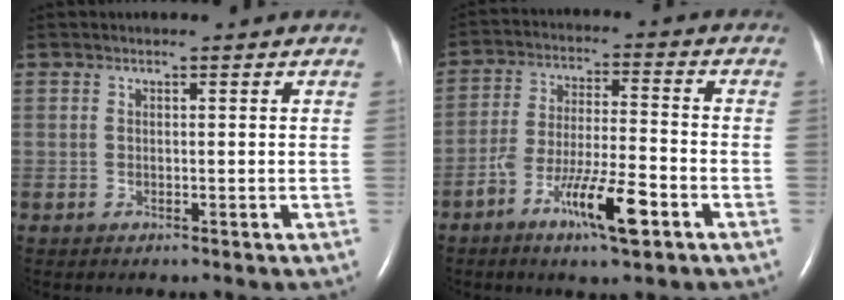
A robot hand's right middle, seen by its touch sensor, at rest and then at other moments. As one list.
[{"total": 10.2, "force": [-5.5, 1.5, 8.5], "torque": [-0.160, -0.003, -0.095]}]